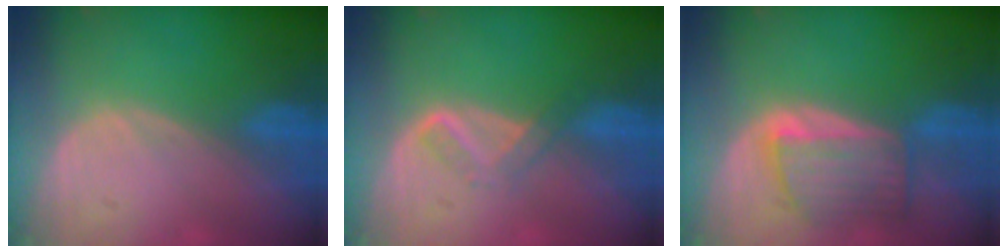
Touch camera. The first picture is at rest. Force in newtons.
{"total": 2.8, "press": 2.7, "slide": 0.7}
{"total": 6.4, "press": 6.4, "slide": 0.8}